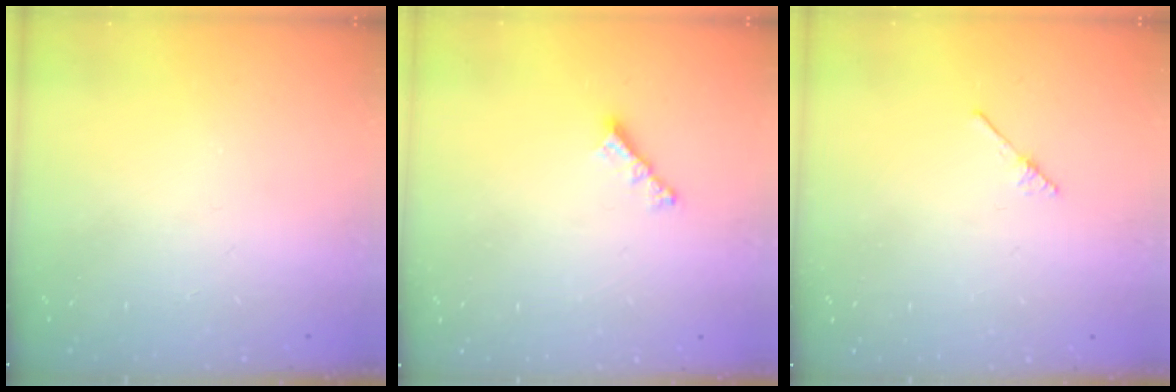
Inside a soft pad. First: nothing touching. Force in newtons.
{"total": 3.8, "press": 3.8, "slide": 0.2}
{"total": 2.0, "press": 2.0, "slide": 0.2}